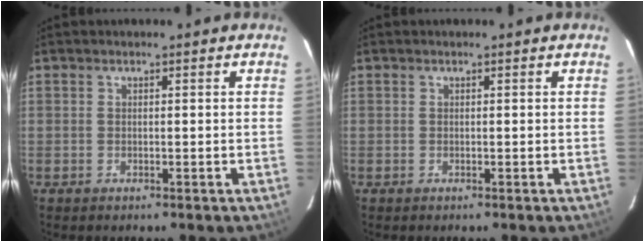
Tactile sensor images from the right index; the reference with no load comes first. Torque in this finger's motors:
{"motor_torque": [0.45, 0.08, 0.04, 0.01]}